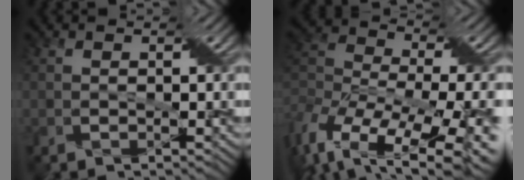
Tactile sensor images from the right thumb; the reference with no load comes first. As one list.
[{"total": 16.7, "force": [-8.0, 8.3, 12.0], "torque": [-0.261, -0.008, -0.090]}]